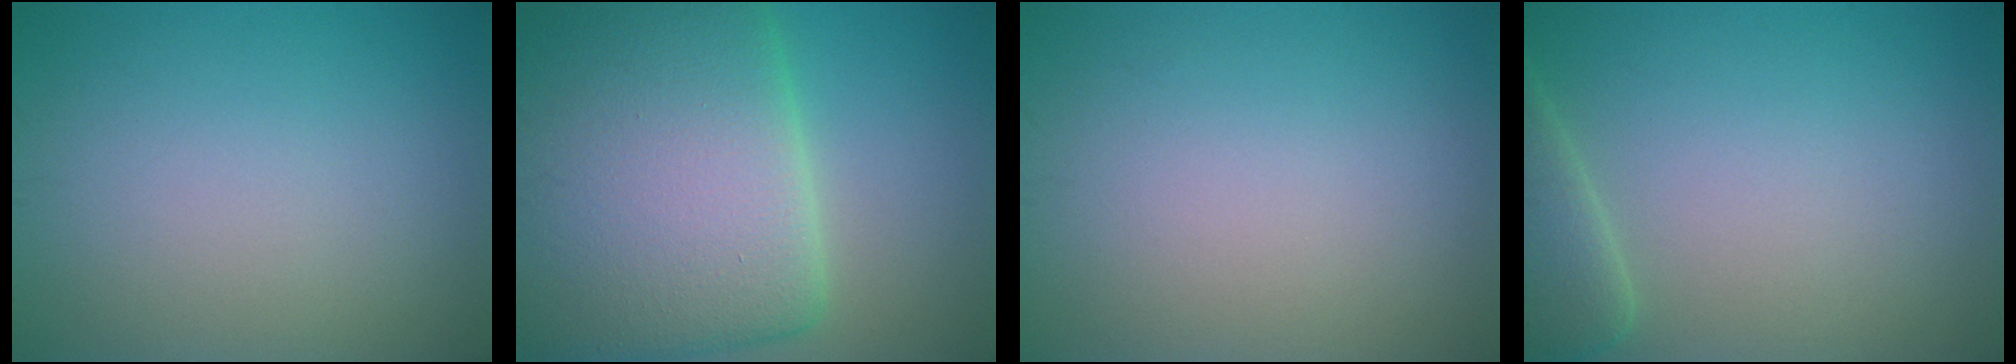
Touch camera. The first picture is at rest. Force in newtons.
{"total": 18.4, "press": 18.4, "slide": 0.7}
{"total": 0.0}
{"total": 3.1, "press": 3.1, "slide": 0.4}